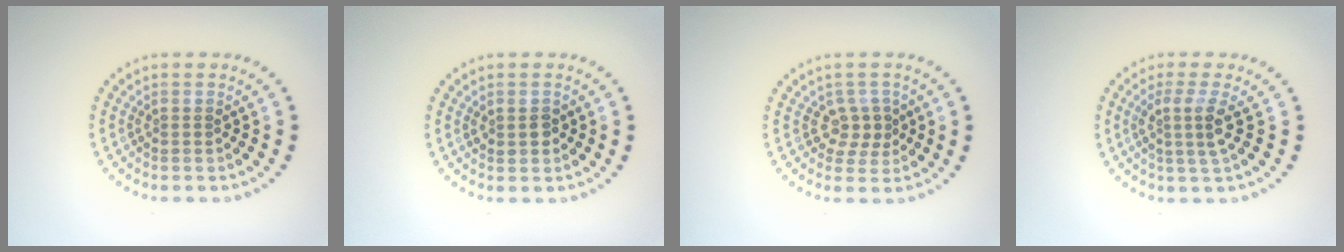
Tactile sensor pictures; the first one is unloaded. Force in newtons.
{"total": 1.3, "press": 1.2, "slide": 0.3}
{"total": 2.1, "press": 1.8, "slide": 1.2}
{"total": 2.5, "press": 1.9, "slide": 1.6}